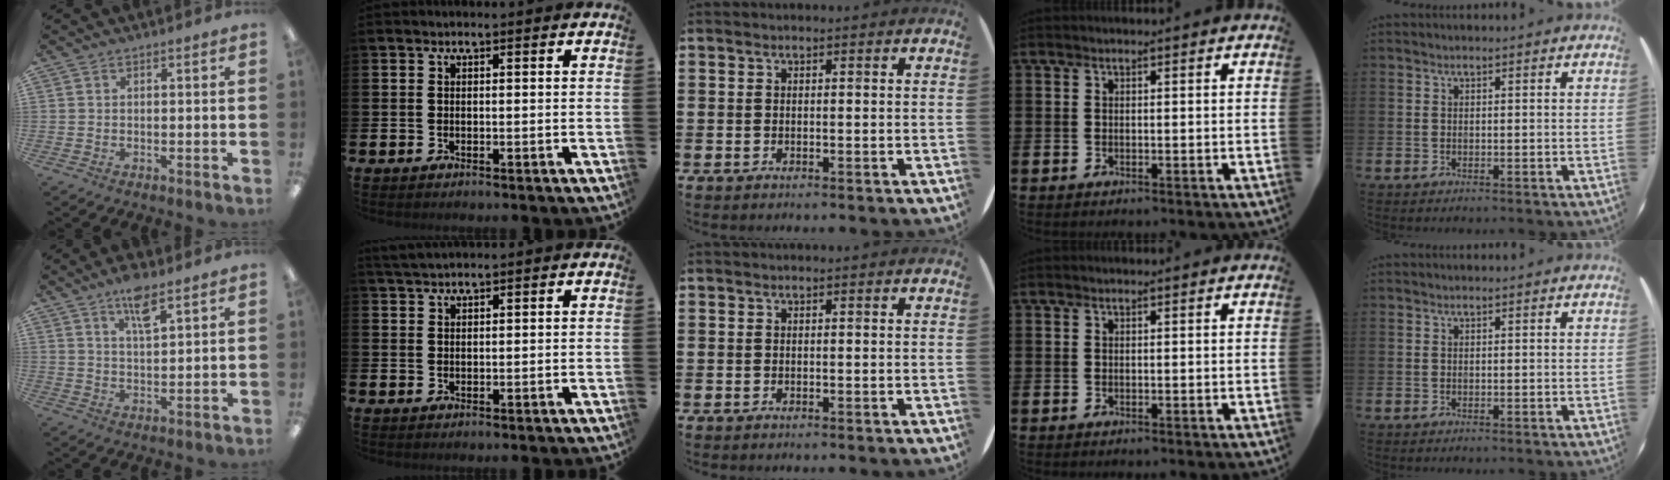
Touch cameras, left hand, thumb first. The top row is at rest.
{"thumb": {"total": 6.8, "force": [4.7, 1.8, 4.5], "torque": [-0.077, -0.018, 0.078]}, "index": {"total": 2.3, "force": [2.1, 0.4, 0.8], "torque": [-0.018, -0.001, 0.039]}}